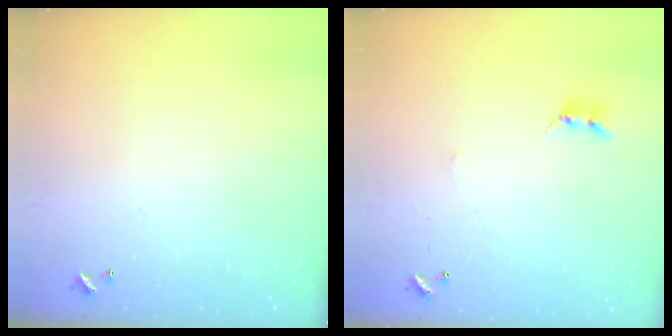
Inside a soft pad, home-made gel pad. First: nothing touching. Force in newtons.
{"total": 2.4, "press": 2.4, "slide": 0.2}